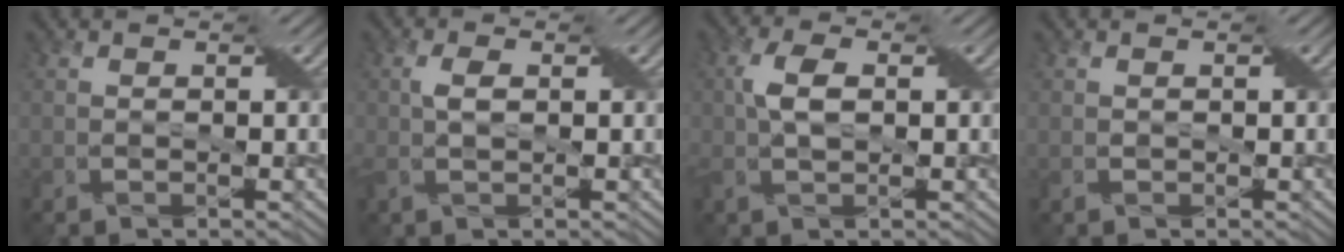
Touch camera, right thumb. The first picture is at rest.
{"total": 2.6, "force": [0.3, 1.3, 2.2], "torque": [-0.055, 0.004, 0.006]}
{"total": 4.0, "force": [0.3, 2.1, 3.4], "torque": [-0.080, 0.006, 0.007]}
{"total": 0.0}